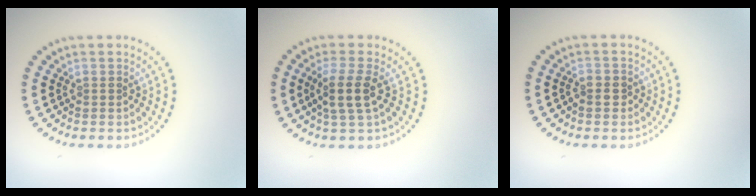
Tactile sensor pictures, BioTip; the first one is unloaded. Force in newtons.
{"total": 2.9, "press": 2.4, "slide": 1.6}
{"total": 1.1, "press": 1.1, "slide": 0.3}